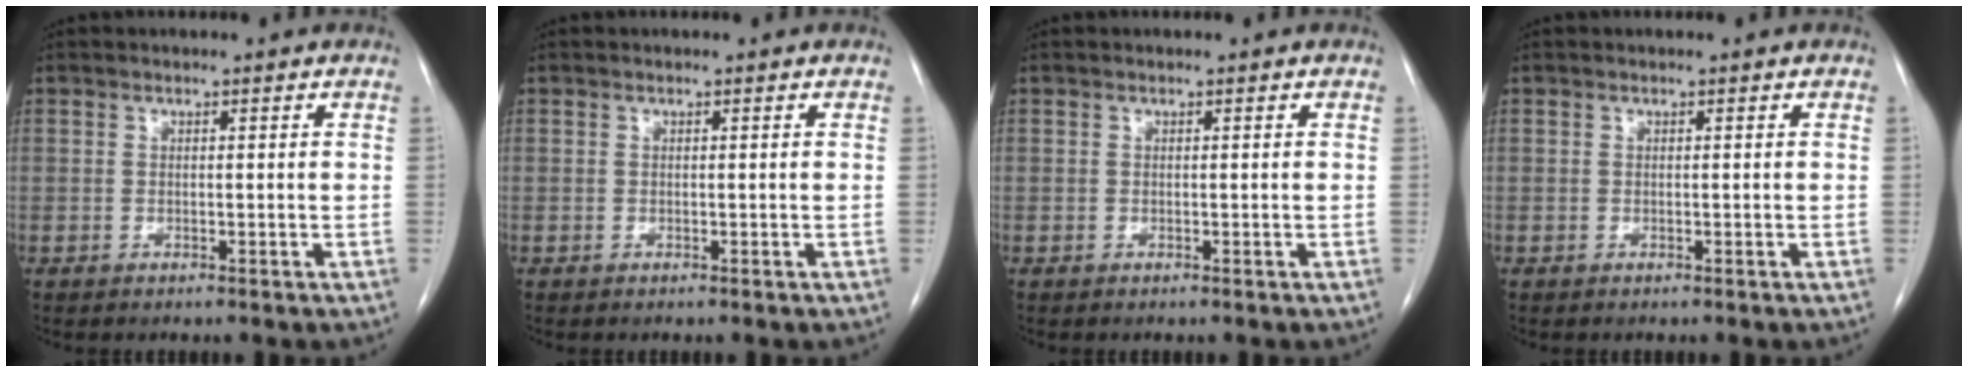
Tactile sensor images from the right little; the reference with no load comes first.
{"total": 0.0}
{"total": 0.0}
{"total": 0.0}